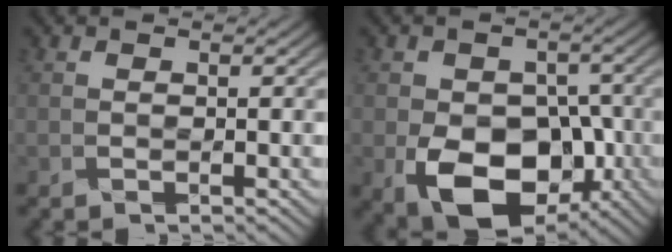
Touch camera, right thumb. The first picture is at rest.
{"total": 12.6, "force": [-4.9, 8.0, 8.3], "torque": [-0.146, -0.023, -0.077]}